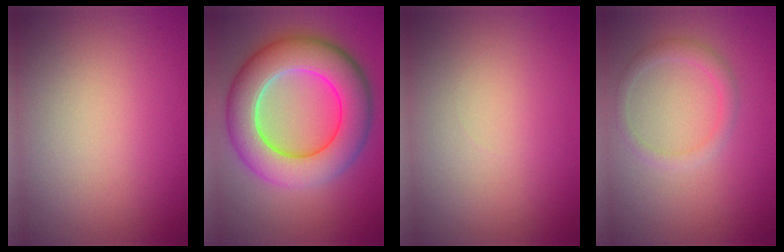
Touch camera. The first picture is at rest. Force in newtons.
{"total": 10.4, "press": 10.3, "slide": 0.7}
{"total": 0.0}
{"total": 1.6, "press": 1.6, "slide": 0.1}